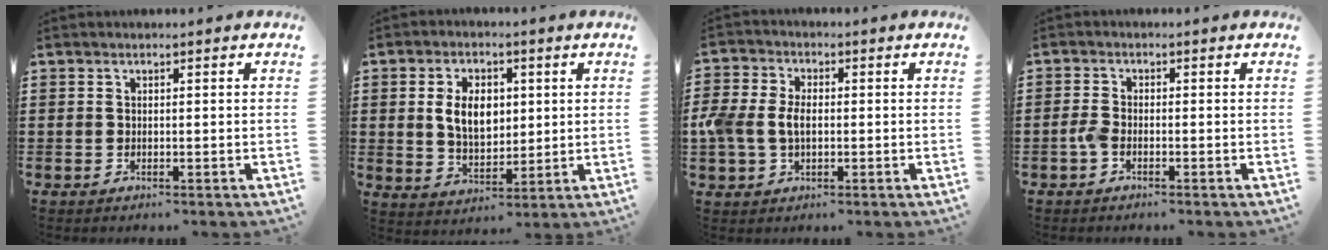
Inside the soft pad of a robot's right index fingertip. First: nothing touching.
{"total": 7.0, "force": [1.1, 4.6, 5.2], "torque": [-0.102, 0.009, 0.012]}
{"total": 5.6, "force": [-0.4, 3.9, 4.0], "torque": [-0.109, 0.001, -0.017]}
{"total": 2.3, "force": [-1.1, 1.0, 1.7], "torque": [-0.048, -0.004, -0.024]}